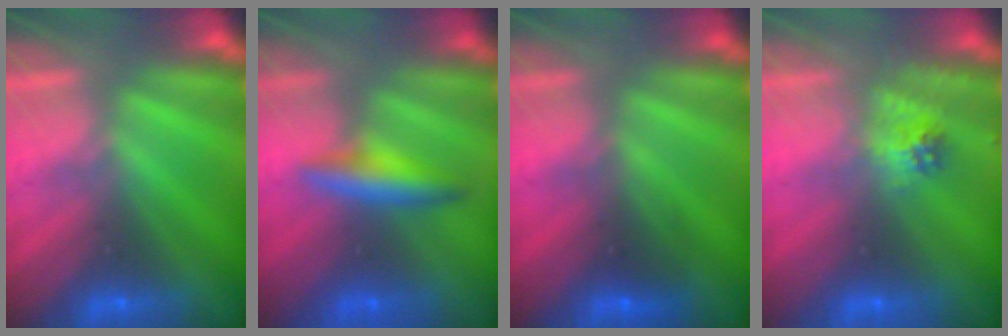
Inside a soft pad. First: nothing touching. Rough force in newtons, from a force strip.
{"total": 2.4}
{"total": 2.8}
{"total": 2.2}